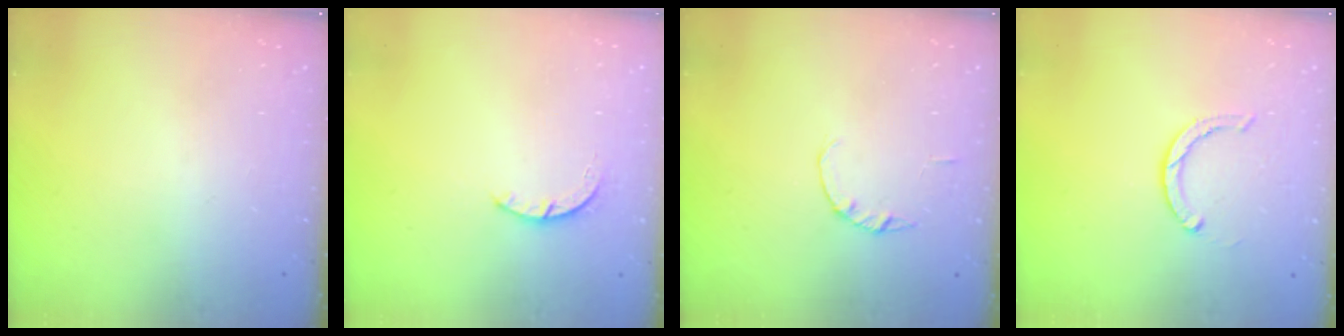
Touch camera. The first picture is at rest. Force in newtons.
{"total": 2.4, "press": 2.4, "slide": 0.3}
{"total": 1.0, "press": 1.0, "slide": 0.2}
{"total": 3.5, "press": 3.4, "slide": 0.5}